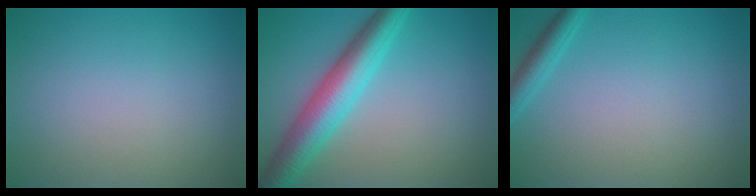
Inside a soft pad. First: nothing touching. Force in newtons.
{"total": 6.4, "press": 6.4, "slide": 0.1}
{"total": 2.0, "press": 2.0, "slide": 0.1}